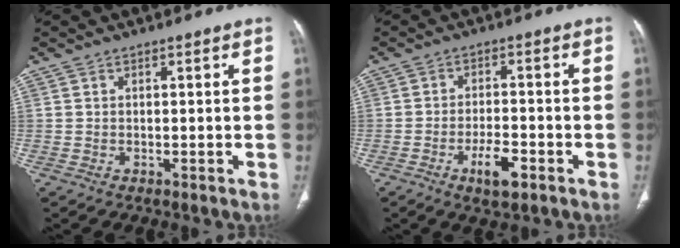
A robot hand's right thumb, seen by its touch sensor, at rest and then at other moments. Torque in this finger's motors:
{"motor_torque": [1.50, 1.25, 0.74, -0.26, 0.06]}